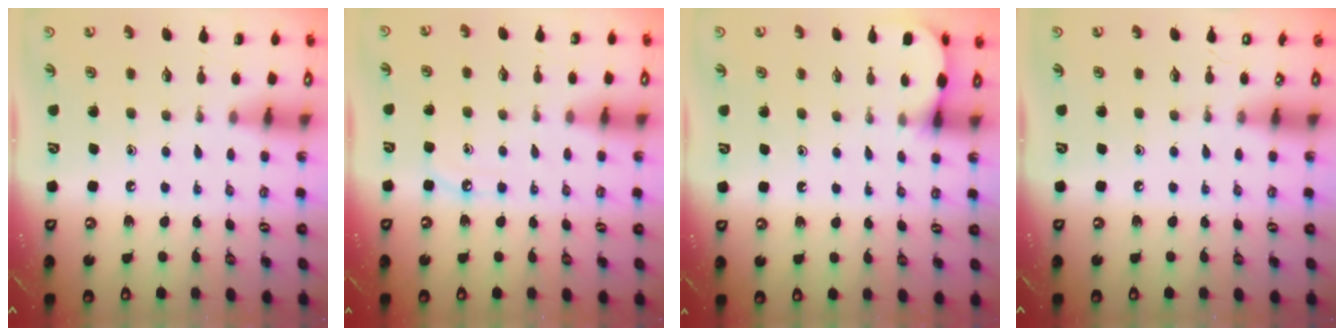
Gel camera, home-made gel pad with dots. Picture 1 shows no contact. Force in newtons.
{"total": 4.4, "press": 4.4, "slide": 0.5}
{"total": 2.9, "press": 2.9, "slide": 0.3}
{"total": 0.0}